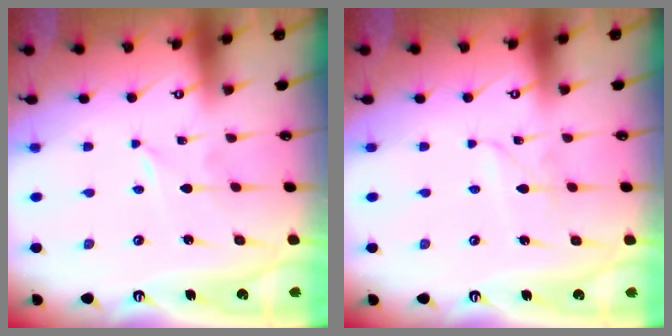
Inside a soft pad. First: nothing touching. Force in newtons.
{"total": 2.1, "press": 2.1, "slide": 0.2}